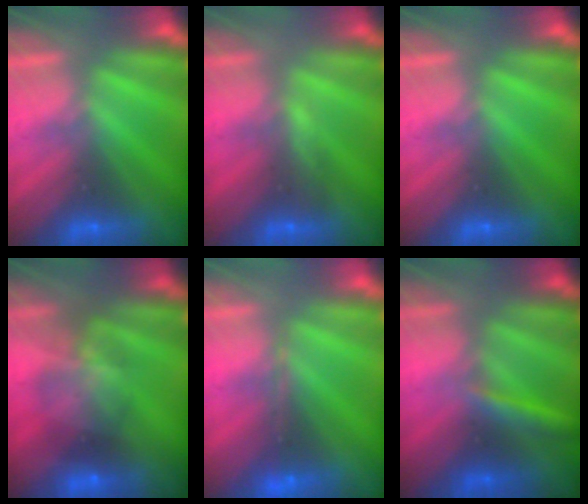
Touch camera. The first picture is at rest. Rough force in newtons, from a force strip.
{"total": 3.3}
{"total": 0.0}
{"total": 7.0}
{"total": 1.7}
{"total": 2.9}